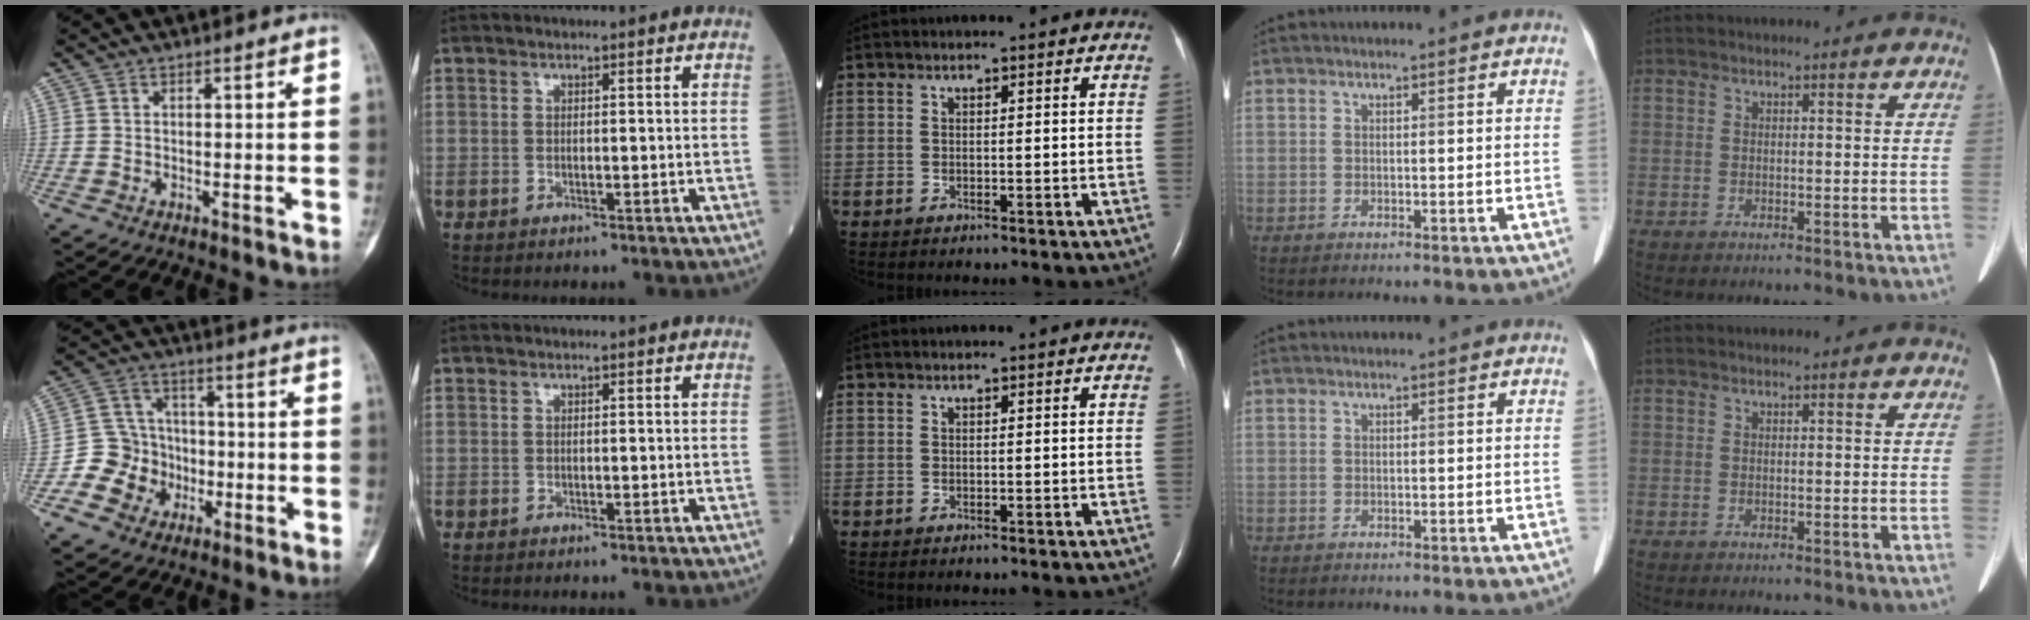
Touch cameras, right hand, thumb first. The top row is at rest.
{"thumb": {"total": 10.1, "force": [-3.3, 9.2, 2.5], "torque": [0.006, 0.042, -0.063]}}